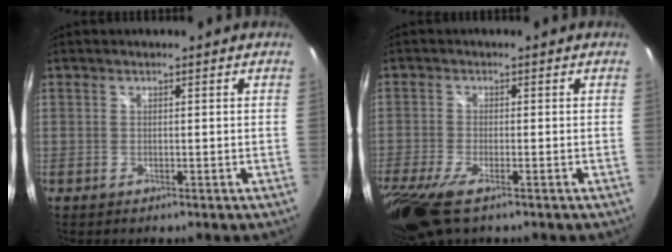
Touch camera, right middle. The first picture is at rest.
{"total": 10.2, "force": [-6.5, 3.0, 7.3], "torque": [-0.175, -0.045, -0.124]}